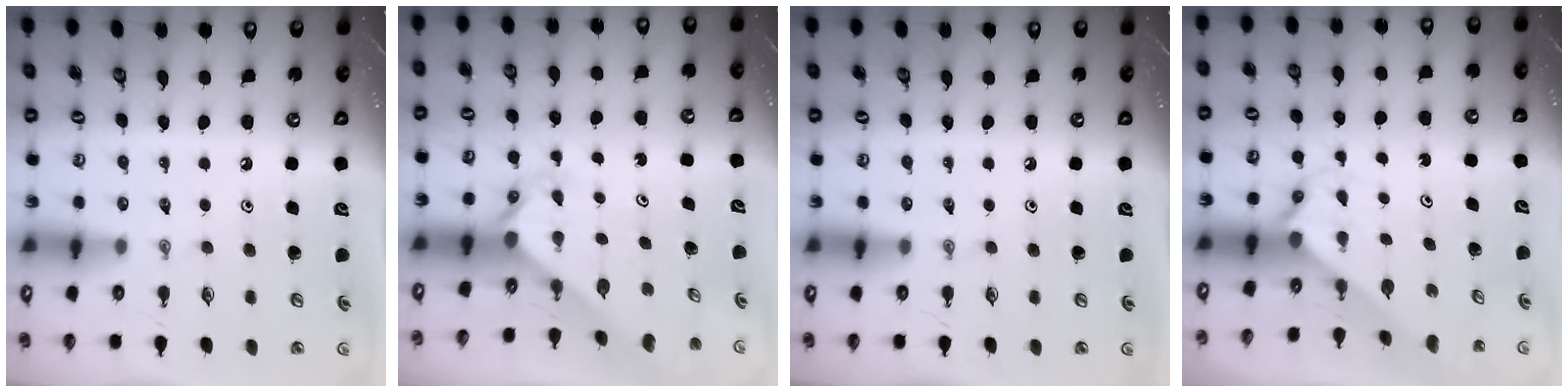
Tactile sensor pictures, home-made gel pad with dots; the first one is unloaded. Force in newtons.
{"total": 2.5, "press": 2.5, "slide": 0.3}
{"total": 0.0}
{"total": 1.6, "press": 1.6, "slide": 0.1}